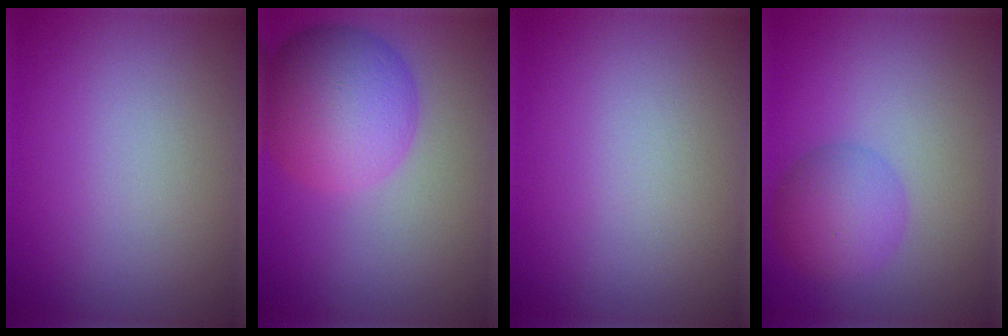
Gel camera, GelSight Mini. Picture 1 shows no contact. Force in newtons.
{"total": 7.9, "press": 7.9, "slide": 0.3}
{"total": 0.0}
{"total": 3.9, "press": 3.9, "slide": 0.2}